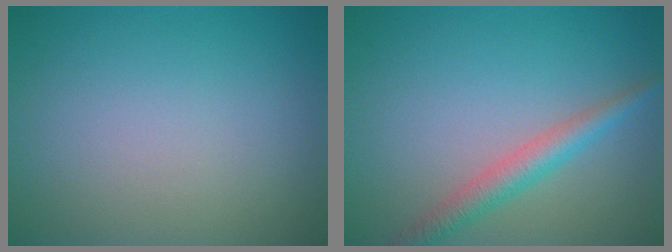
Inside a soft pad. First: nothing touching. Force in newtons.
{"total": 2.9, "press": 2.9, "slide": 0.2}